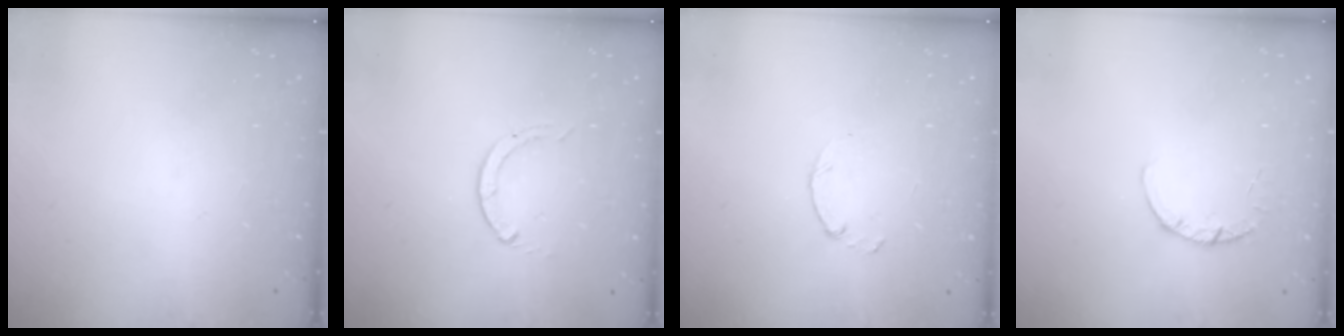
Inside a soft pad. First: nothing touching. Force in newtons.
{"total": 0.0}
{"total": 1.5, "press": 1.4, "slide": 0.3}
{"total": 2.7, "press": 2.7, "slide": 0.4}